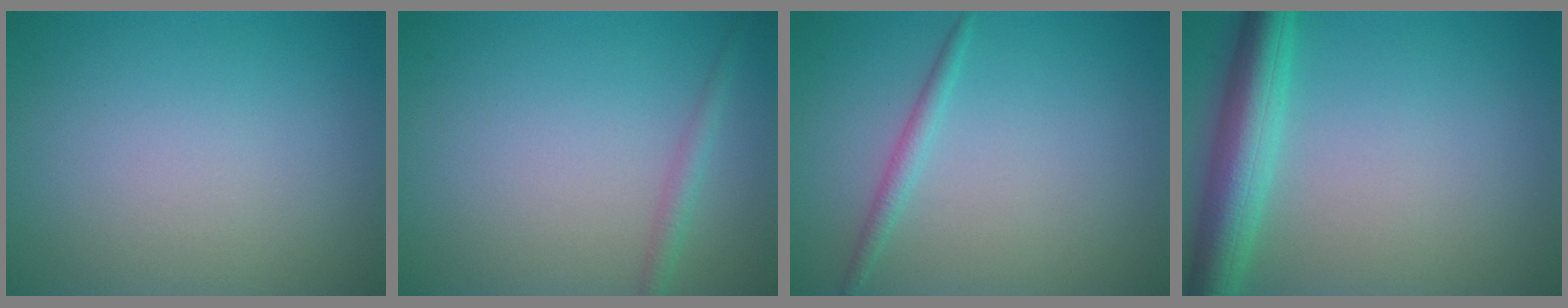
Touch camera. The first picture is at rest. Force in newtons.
{"total": 1.5, "press": 1.5, "slide": 0.0}
{"total": 1.4, "press": 1.4, "slide": 0.1}
{"total": 5.6, "press": 5.5, "slide": 0.2}